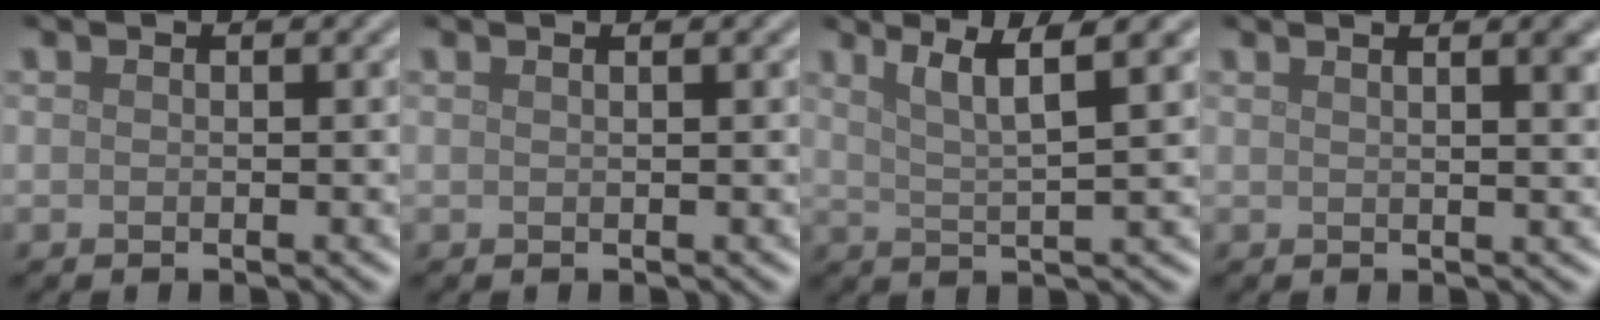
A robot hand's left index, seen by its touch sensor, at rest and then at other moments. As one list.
[{"total": 1.7, "force": [1.0, 0.8, 1.2], "torque": [-0.002, -0.002, -0.006]}, {"total": 5.1, "force": [3.0, 0.7, 4.0], "torque": [-0.063, 0.008, 0.054]}, {"total": 6.0, "force": [3.1, 2.7, 4.4], "torque": [-0.014, 0.042, 0.003]}]